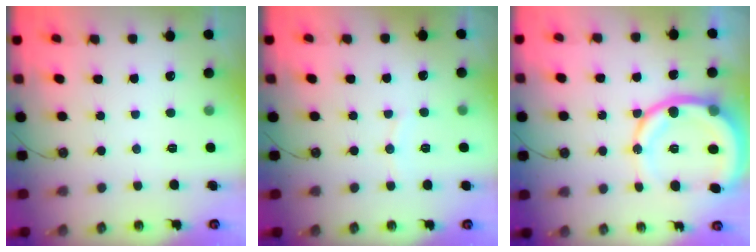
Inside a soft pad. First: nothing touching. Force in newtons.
{"total": 3.8, "press": 3.8, "slide": 0.2}
{"total": 16.7, "press": 16.4, "slide": 3.2}